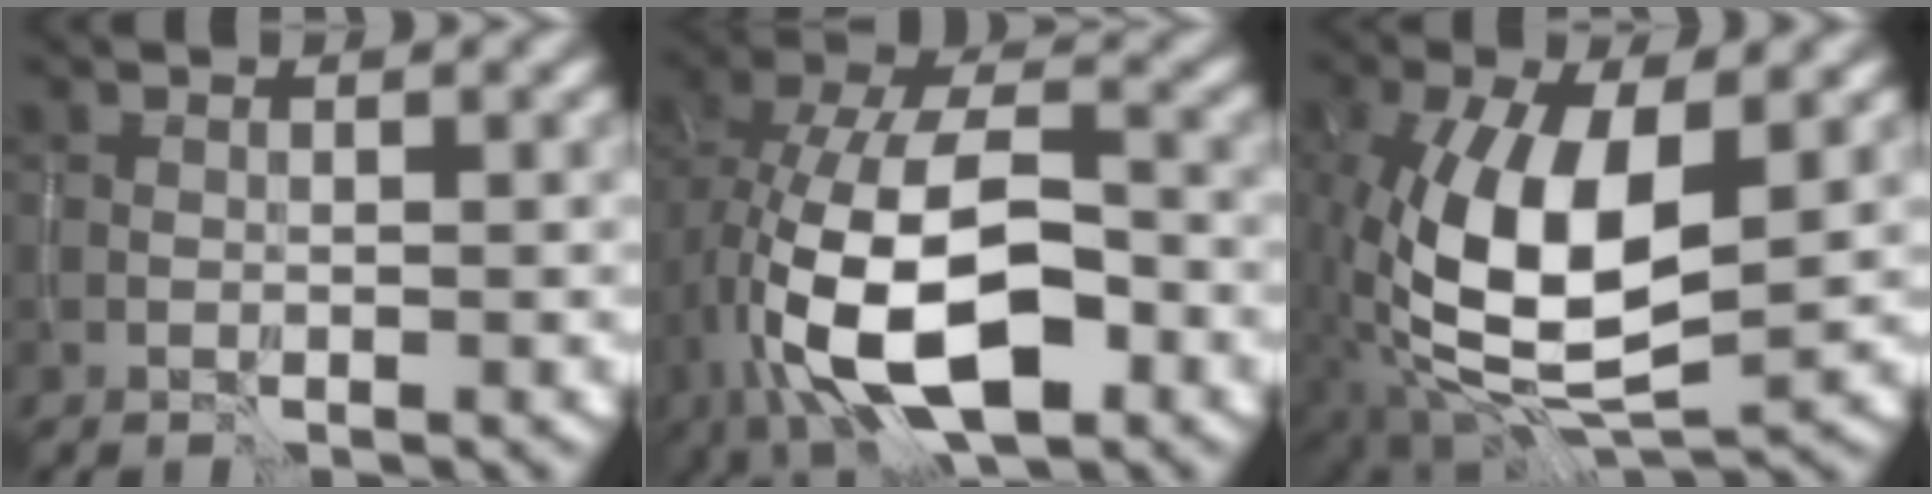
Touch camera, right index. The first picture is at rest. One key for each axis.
{"total": 12.5, "fx": -3.7, "fy": 6.2, "fz": 10.2, "tx": -0.192, "ty": 0.000, "tz": -0.072}
{"total": 11.1, "fx": -0.5, "fy": 5.2, "fz": 9.8, "tx": -0.201, "ty": 0.003, "tz": -0.014}